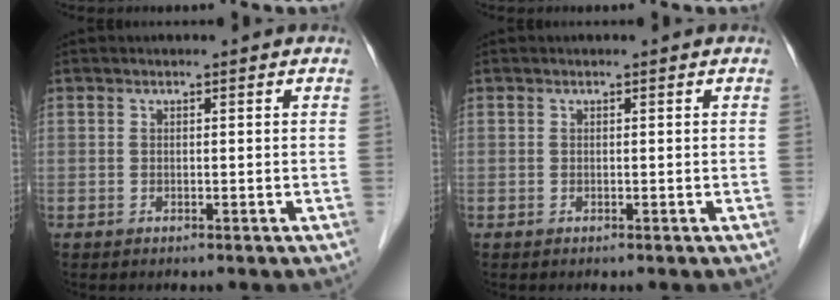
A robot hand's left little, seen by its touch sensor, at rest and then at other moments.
{"total": 0.0}